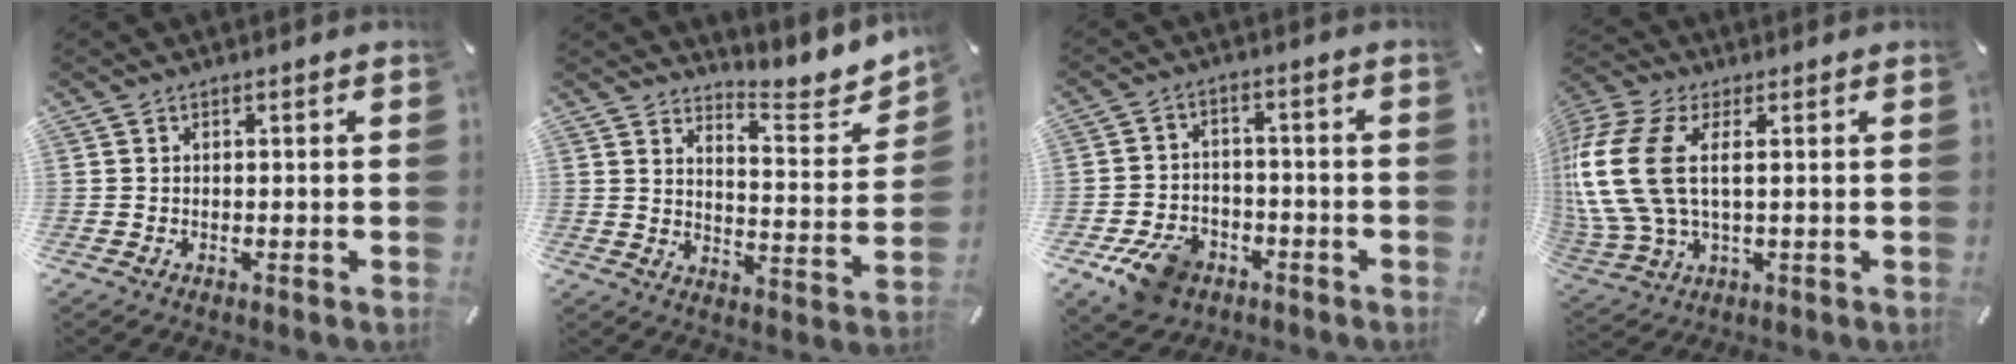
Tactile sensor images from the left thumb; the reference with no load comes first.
{"total": 7.8, "force": [7.1, 2.8, 1.5], "torque": [-0.005, -0.089, 0.118]}
{"total": 9.8, "force": [-5.4, 6.9, 4.5], "torque": [-0.083, 0.036, -0.096]}
{"total": 16.0, "force": [2.8, 9.1, 12.9], "torque": [-0.297, -0.008, 0.052]}